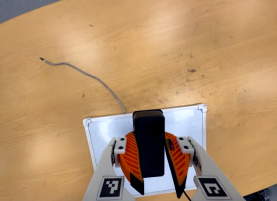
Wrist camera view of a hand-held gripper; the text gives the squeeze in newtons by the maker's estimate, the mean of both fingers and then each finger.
{"total": 10.8, "left": 10.1, "right": 11.5}